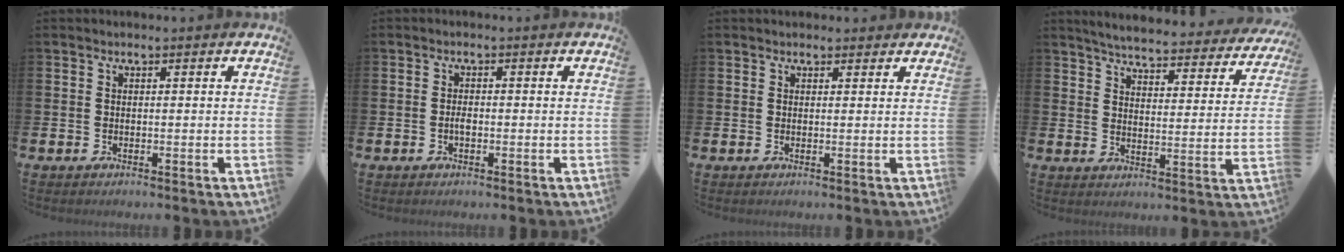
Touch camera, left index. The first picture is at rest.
{"total": 1.3, "force": [-0.3, 0.6, 1.1], "torque": [-0.015, -0.003, -0.008]}
{"total": 1.2, "force": [1.0, 0.6, 0.1], "torque": [0.010, 0.001, 0.017]}
{"total": 4.8, "force": [4.6, 0.4, 1.3], "torque": [-0.039, -0.039, 0.073]}